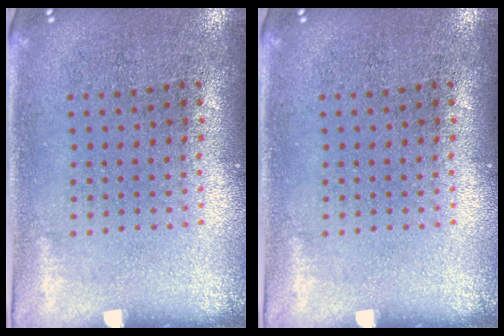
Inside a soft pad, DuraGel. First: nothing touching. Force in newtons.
{"total": 0.0}